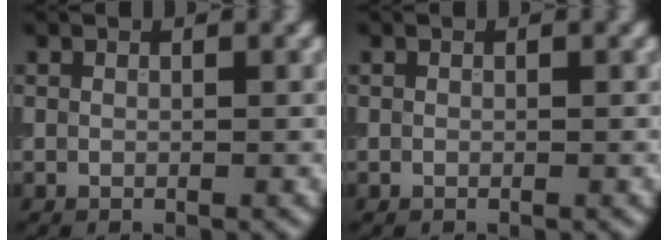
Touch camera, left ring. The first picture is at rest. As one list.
[{"total": 0.0}]